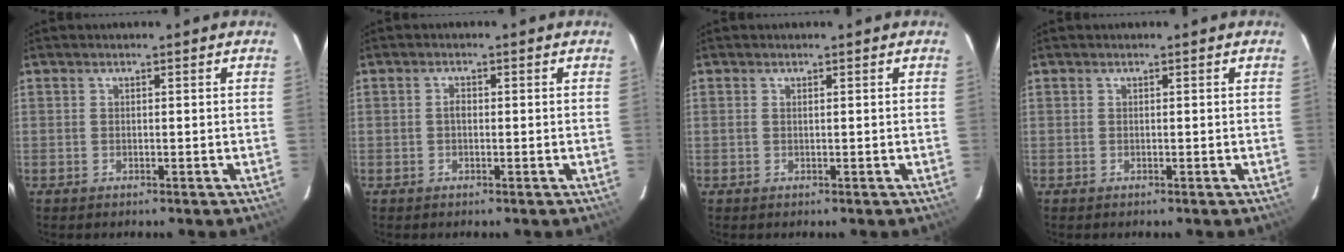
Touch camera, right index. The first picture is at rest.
{"total": 1.1, "force": [-0.2, 0.7, 0.8], "torque": [-0.014, 0.006, -0.004]}
{"total": 0.0}
{"total": 0.0}